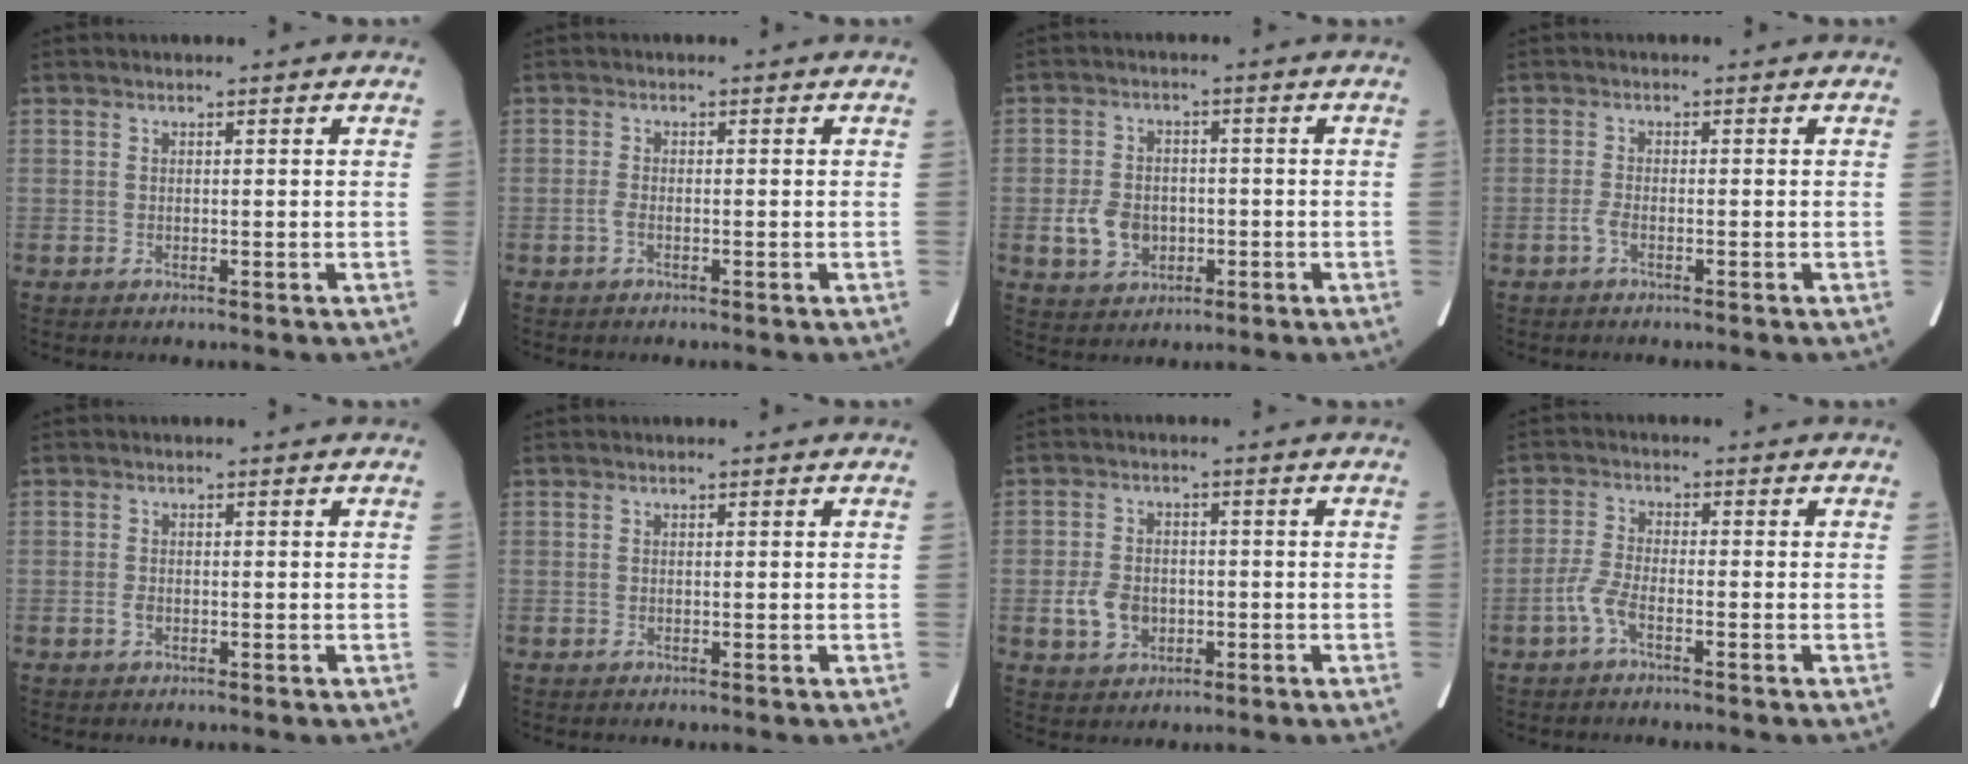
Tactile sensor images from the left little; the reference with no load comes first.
{"total": 1.0, "force": [-0.4, 0.4, 0.8], "torque": [-0.019, 0.000, -0.009]}
{"total": 5.7, "force": [-1.3, 4.7, 2.9], "torque": [-0.062, 0.008, -0.011]}
{"total": 1.2, "force": [-0.7, 0.3, 1.0], "torque": [-0.025, -0.001, -0.016]}
{"total": 0.9, "force": [-0.4, 0.6, 0.7], "torque": [-0.016, 0.000, -0.004]}
{"total": 0.0}
{"total": 5.1, "force": [-1.3, 4.1, 2.7], "torque": [-0.060, 0.008, -0.012]}
{"total": 3.3, "force": [-1.9, 0.8, 2.6], "torque": [-0.061, 0.000, -0.043]}